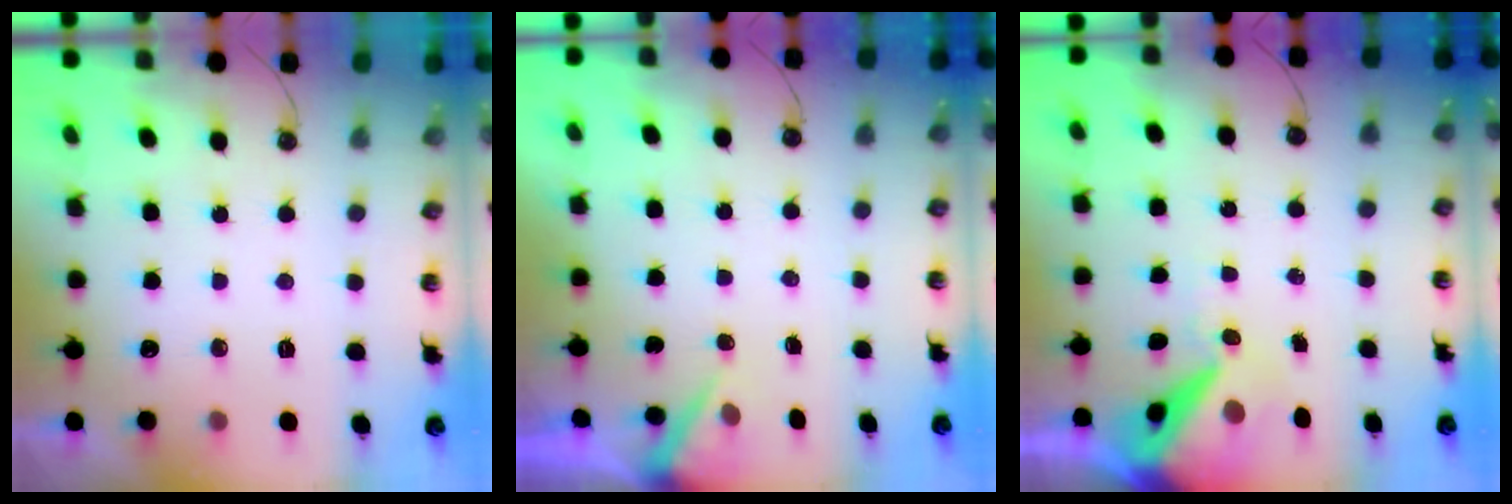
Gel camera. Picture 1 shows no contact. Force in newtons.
{"total": 3.5, "press": 3.5, "slide": 0.2}
{"total": 11.6, "press": 11.5, "slide": 1.7}